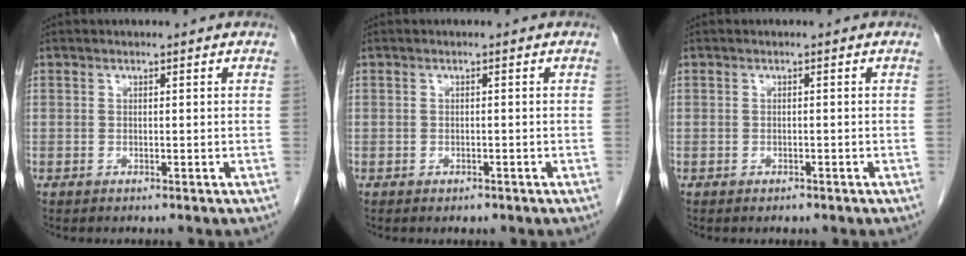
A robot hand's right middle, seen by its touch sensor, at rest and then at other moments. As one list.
[{"total": 0.9, "force": [-0.6, 0.6, 0.4], "torque": [-0.007, 0.001, -0.006]}, {"total": 0.7, "force": [-0.6, 0.4, 0.3], "torque": [-0.007, 0.000, -0.007]}]